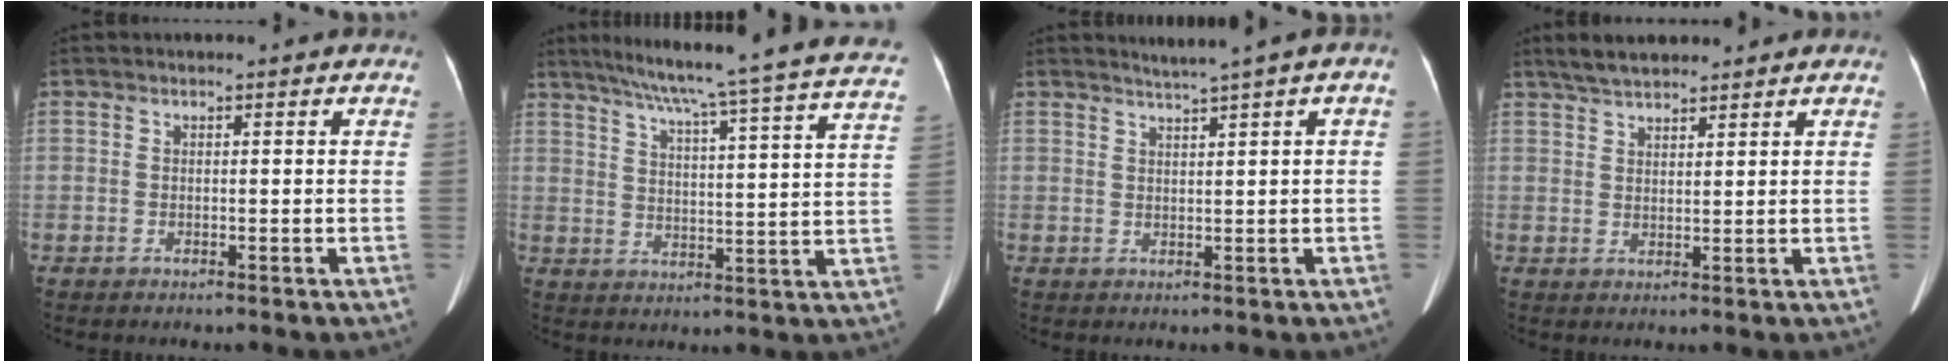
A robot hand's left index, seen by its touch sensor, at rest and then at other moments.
{"total": 27.7, "force": [24.1, -0.1, 13.6], "torque": [-0.213, -0.043, 0.297]}
{"total": 2.8, "force": [1.7, -0.4, 2.2], "torque": [-0.035, 0.011, 0.032]}
{"total": 5.5, "force": [4.7, 1.5, 2.4], "torque": [-0.049, 0.020, 0.083]}